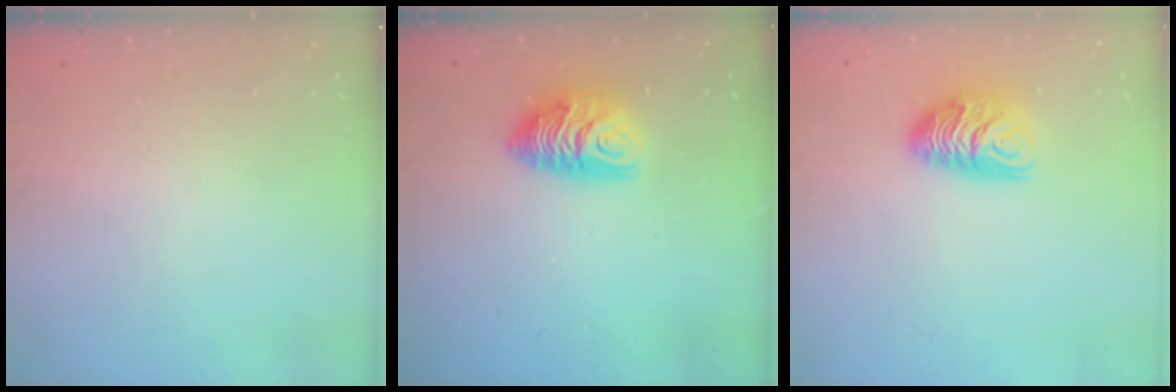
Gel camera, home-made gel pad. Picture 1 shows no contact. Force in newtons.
{"total": 9.7, "press": 9.7, "slide": 0.2}
{"total": 9.3, "press": 9.3, "slide": 0.7}